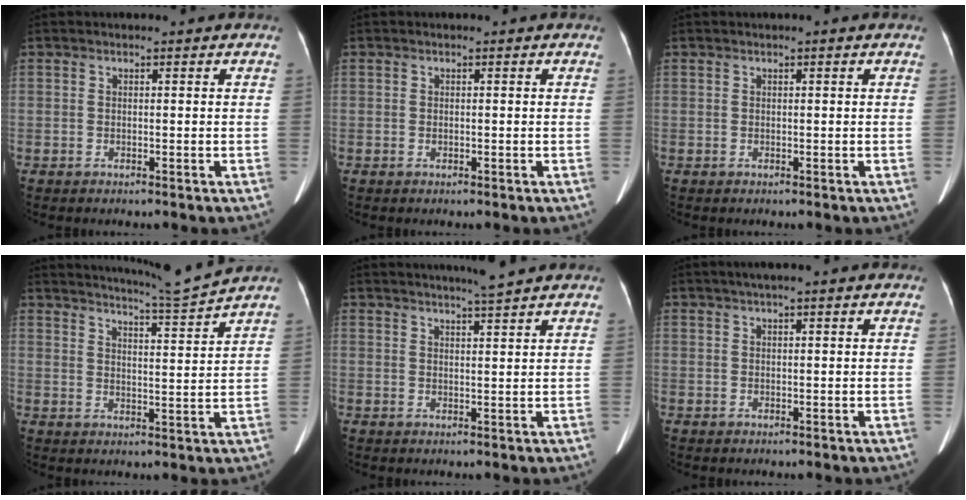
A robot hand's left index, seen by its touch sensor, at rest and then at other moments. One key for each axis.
{"total": 0.0}
{"total": 0.0}
{"total": 8.5, "fx": 7.9, "fy": -2.5, "fz": 1.6, "tx": -0.039, "ty": -0.033, "tz": 0.125}
{"total": 4.5, "fx": 3.9, "fy": -0.9, "fz": 1.9, "tx": -0.032, "ty": -0.001, "tz": 0.059}
{"total": 3.0, "fx": 2.1, "fy": -0.1, "fz": 2.2, "tx": -0.037, "ty": 0.023, "tz": 0.033}